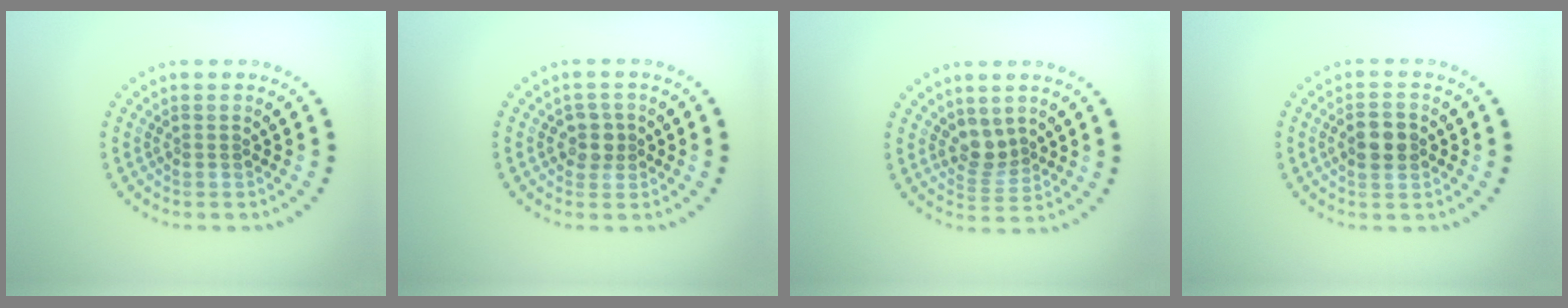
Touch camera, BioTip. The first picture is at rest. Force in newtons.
{"total": 1.9, "press": 1.7, "slide": 0.9}
{"total": 2.3, "press": 1.7, "slide": 1.6}
{"total": 3.0, "press": 3.0, "slide": 0.1}